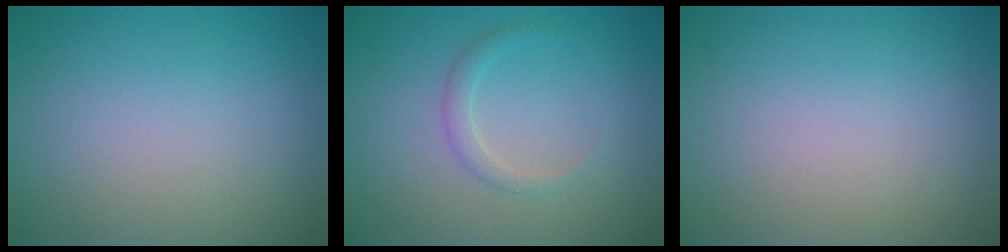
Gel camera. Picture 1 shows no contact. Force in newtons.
{"total": 1.3, "press": 1.3, "slide": 0.0}
{"total": 0.0}